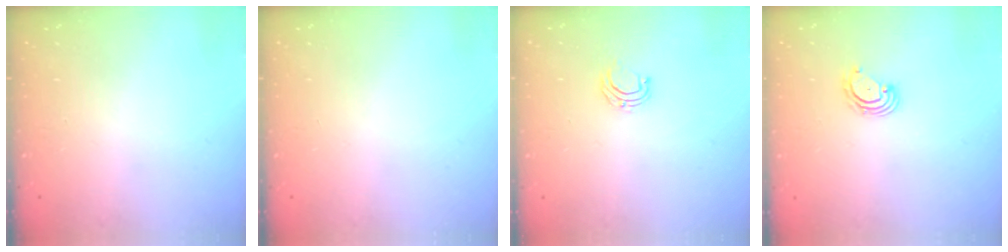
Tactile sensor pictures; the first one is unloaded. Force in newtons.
{"total": 0.0}
{"total": 4.8, "press": 4.8, "slide": 0.3}
{"total": 3.5, "press": 3.5, "slide": 0.4}